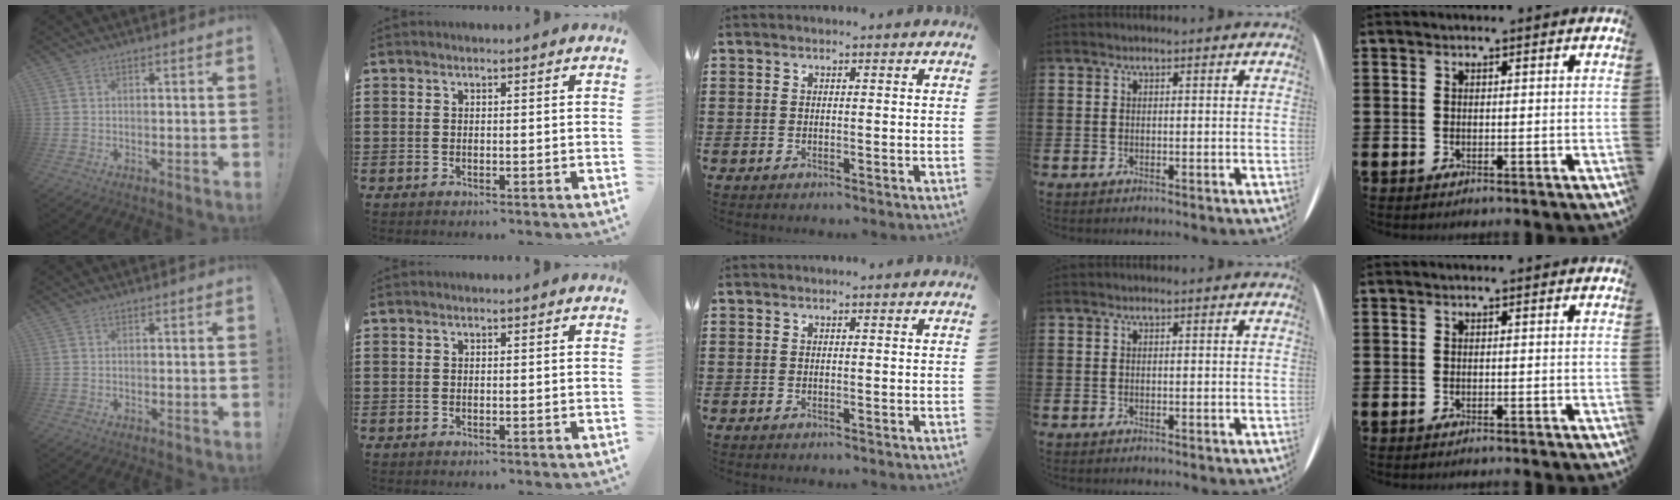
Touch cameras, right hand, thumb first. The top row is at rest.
{}